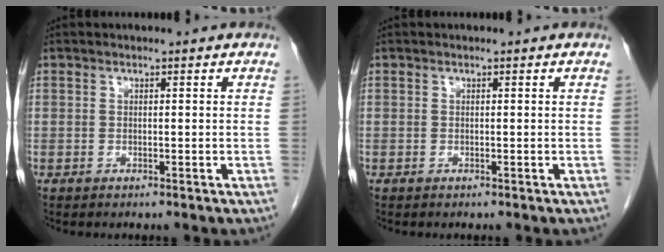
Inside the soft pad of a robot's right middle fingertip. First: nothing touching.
{"total": 0.0}